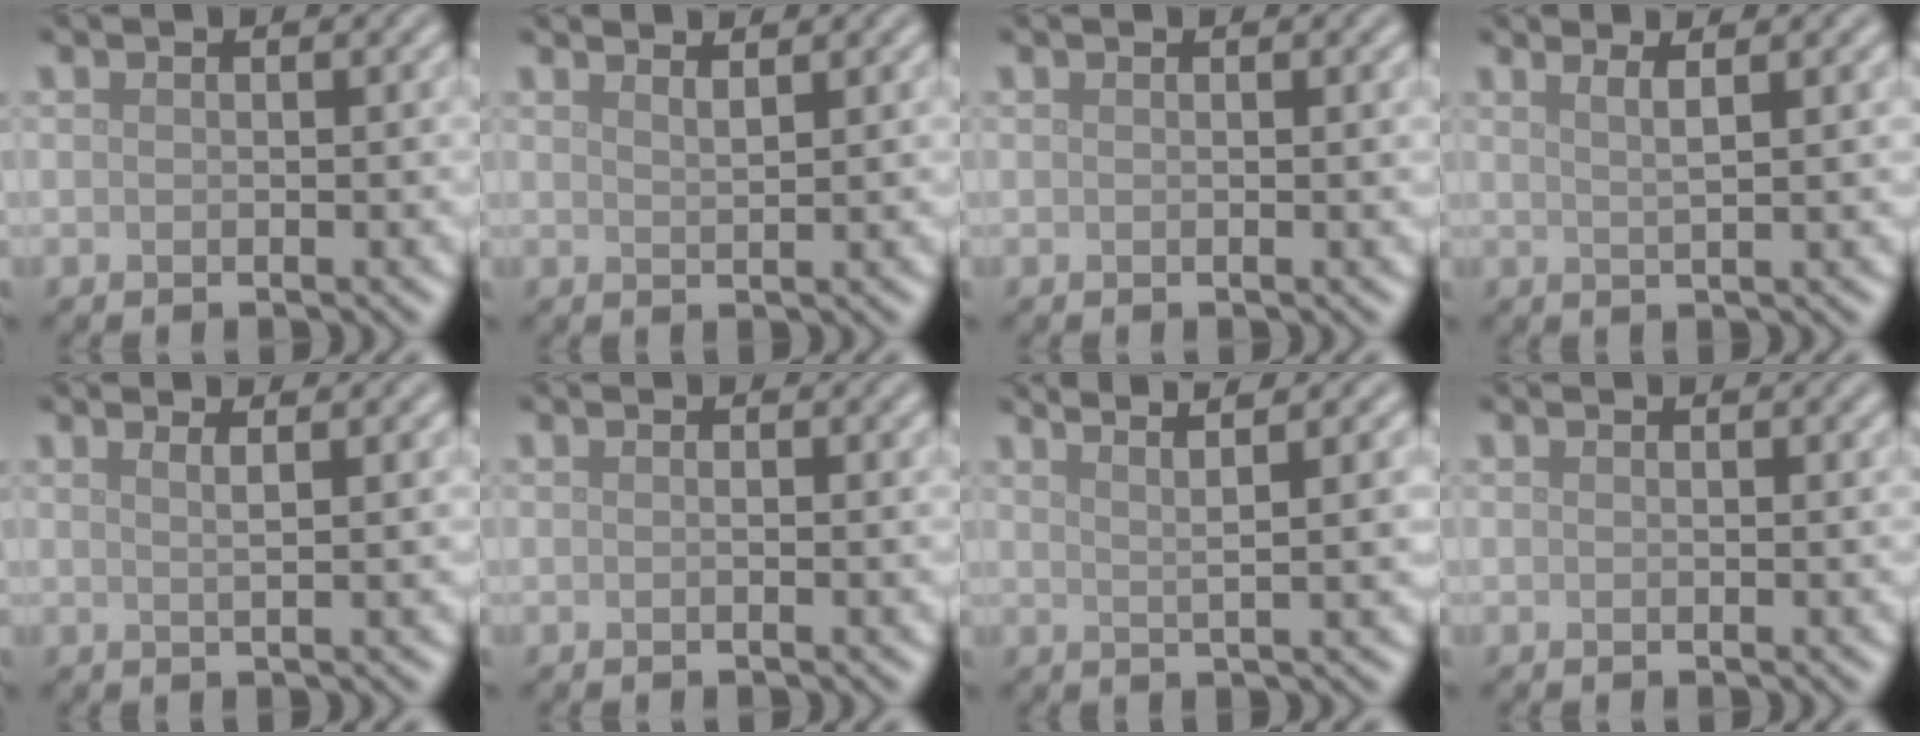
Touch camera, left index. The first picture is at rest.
{"total": 1.9, "force": [1.6, 0.5, 0.9], "torque": [0.000, 0.007, 0.010]}
{"total": 1.1, "force": [0.2, 0.4, 1.1], "torque": [-0.008, 0.004, 0.000]}
{"total": 3.2, "force": [1.8, 1.1, 2.4], "torque": [-0.018, 0.013, -0.001]}
{"total": 2.7, "force": [1.4, 1.0, 2.1], "torque": [-0.016, 0.010, -0.004]}
{"total": 0.8, "force": [0.0, 0.1, 0.8], "torque": [-0.010, 0.001, -0.002]}
{"total": 5.7, "force": [3.8, 1.1, 4.1], "torque": [-0.055, 0.022, 0.035]}
{"total": 0.6, "force": [0.4, 0.1, 0.4], "torque": [-0.004, 0.003, 0.006]}